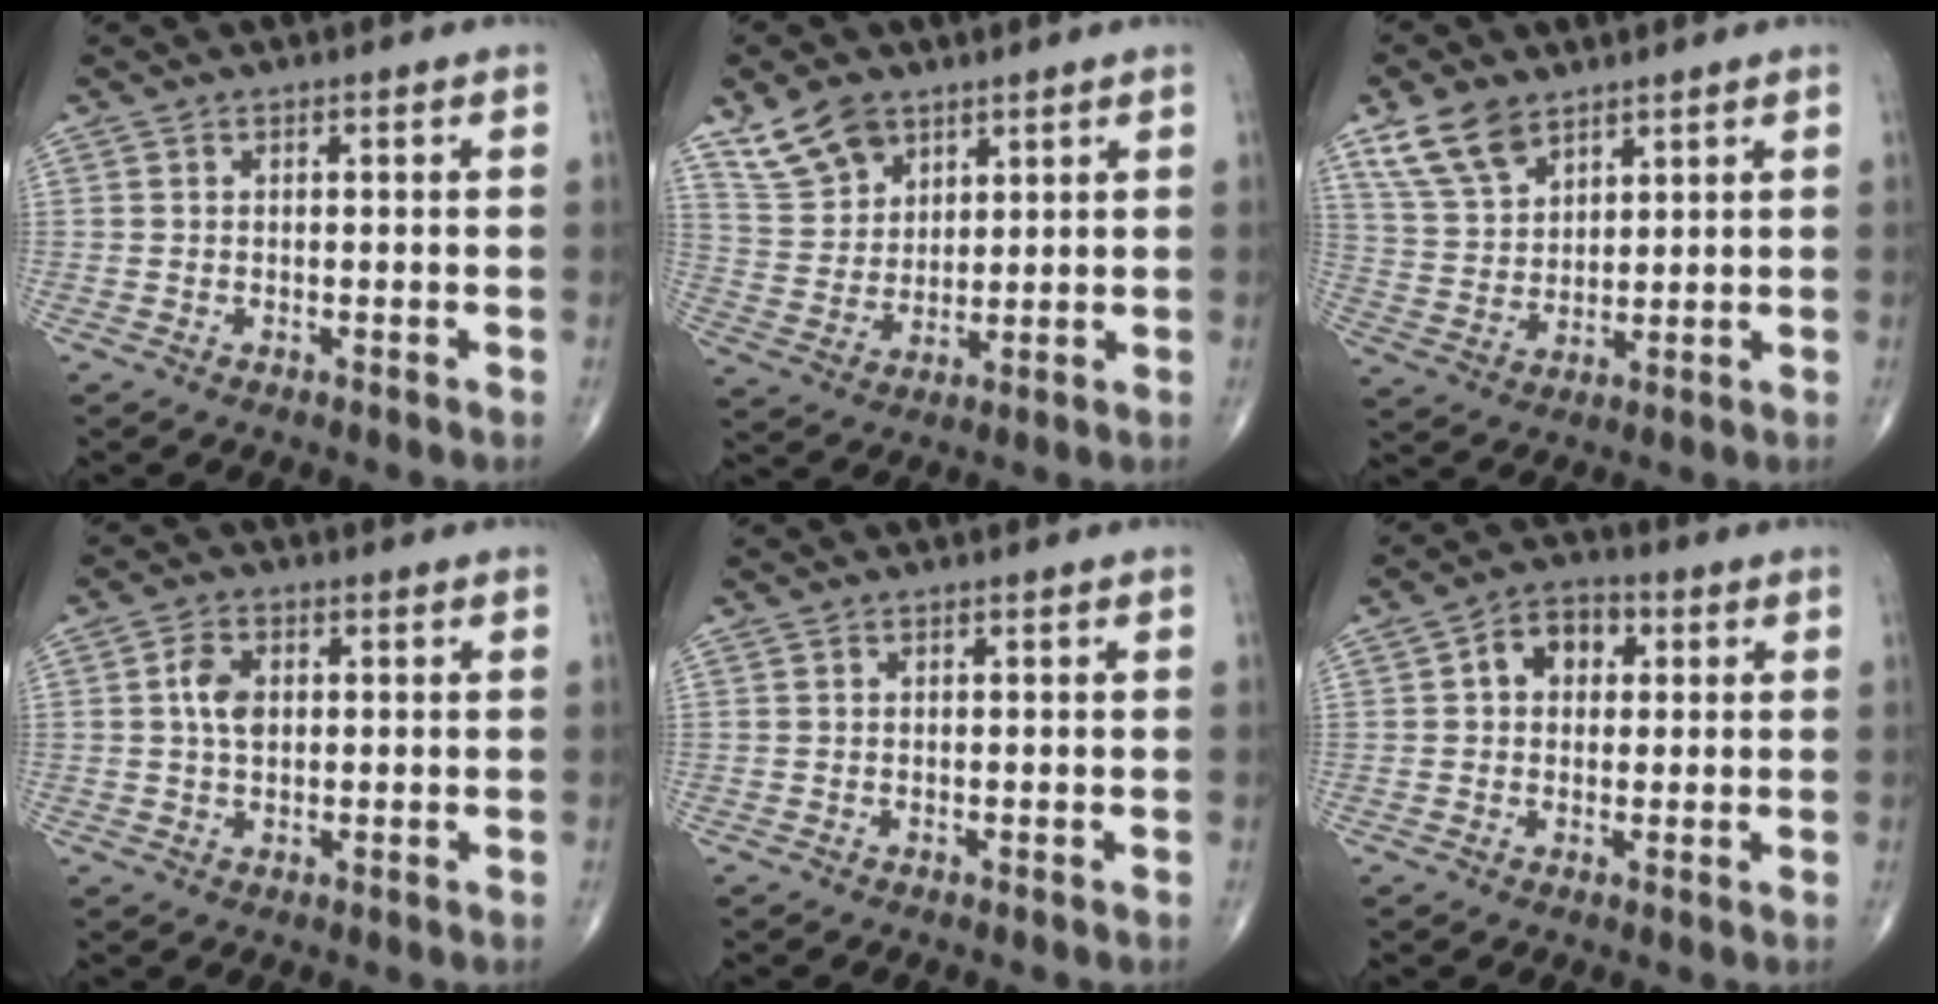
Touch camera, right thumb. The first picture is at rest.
{"total": 9.3, "force": [6.2, 5.8, 3.8], "torque": [-0.055, -0.024, 0.128]}
{"total": 9.5, "force": [6.3, 5.3, 4.8], "torque": [-0.080, -0.023, 0.131]}
{"total": 4.6, "force": [0.7, 3.0, 3.4], "torque": [-0.062, 0.002, 0.008]}
{"total": 0.0}
{"total": 6.8, "force": [1.5, 5.1, 4.2], "torque": [-0.041, 0.012, 0.016]}